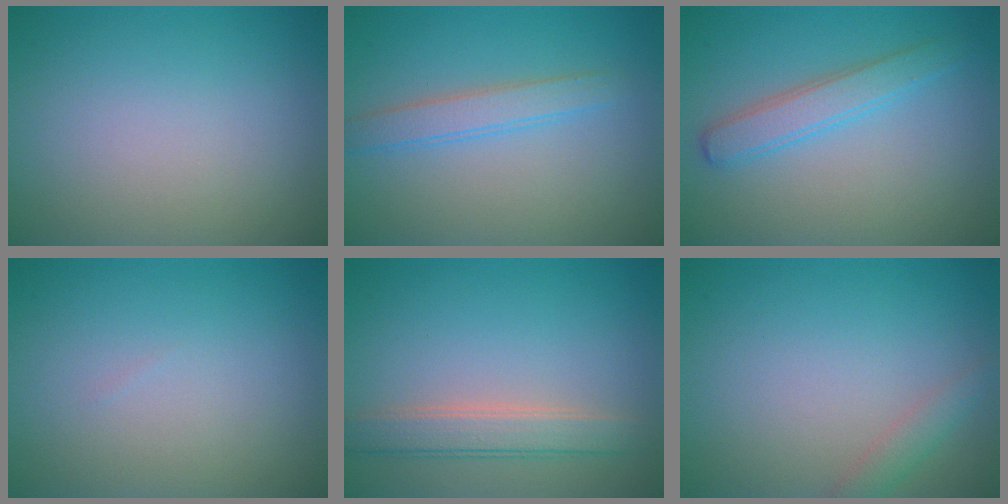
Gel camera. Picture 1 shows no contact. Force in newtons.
{"total": 2.4, "press": 2.4, "slide": 0.1}
{"total": 2.8, "press": 2.8, "slide": 0.1}
{"total": 0.0}
{"total": 3.1, "press": 3.1, "slide": 0.3}
{"total": 1.5, "press": 1.5, "slide": 0.1}